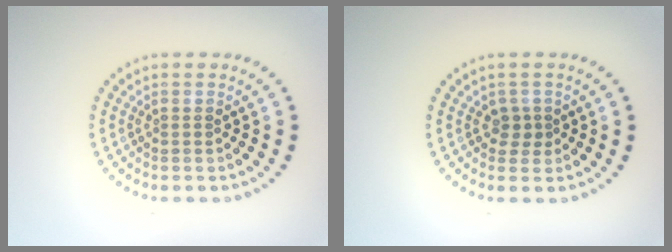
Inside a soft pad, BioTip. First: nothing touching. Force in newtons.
{"total": 1.3, "press": 1.1, "slide": 0.7}